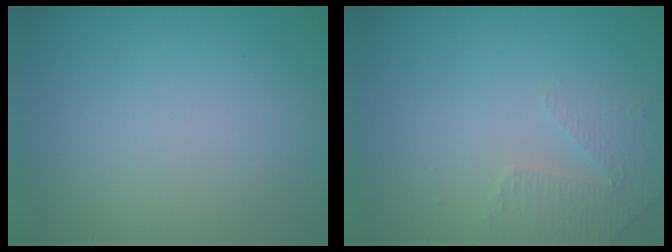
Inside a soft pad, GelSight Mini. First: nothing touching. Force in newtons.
{"total": 2.3, "press": 2.2, "slide": 0.6}